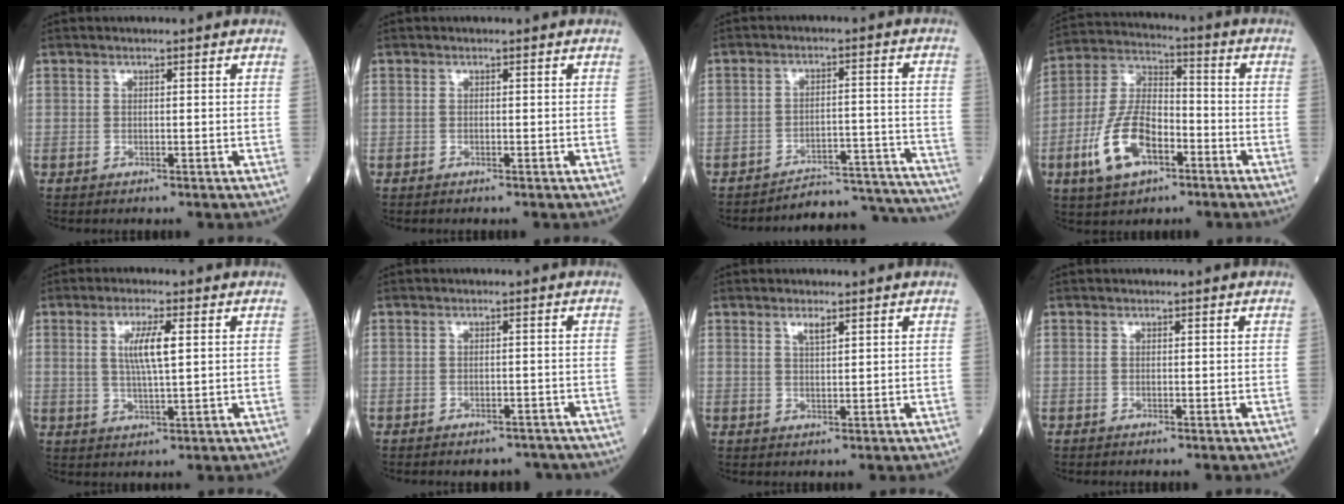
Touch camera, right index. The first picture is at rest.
{"total": 0.0}
{"total": 16.9, "force": [-16.8, 1.0, 1.0], "torque": [0.019, 0.036, -0.210]}
{"total": 12.4, "force": [-4.9, 5.8, 9.9], "torque": [-0.217, 0.002, -0.086]}
{"total": 5.7, "force": [1.5, 0.6, 5.5], "torque": [-0.107, 0.000, 0.029]}
{"total": 5.4, "force": [-4.8, 2.3, 0.9], "torque": [0.000, 0.006, -0.050]}
{"total": 1.8, "force": [1.2, 0.2, 1.3], "torque": [-0.028, -0.001, 0.024]}
{"total": 0.0}